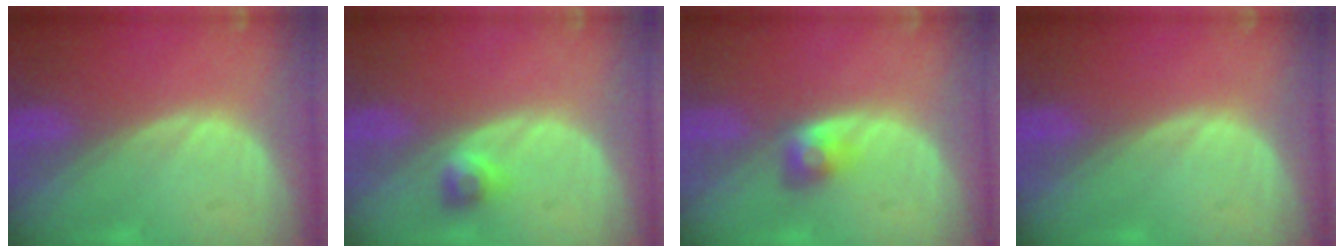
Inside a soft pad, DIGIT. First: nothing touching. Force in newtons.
{"total": 2.4, "press": 2.0, "slide": 1.3}
{"total": 3.0, "press": 2.7, "slide": 1.3}
{"total": 0.0}